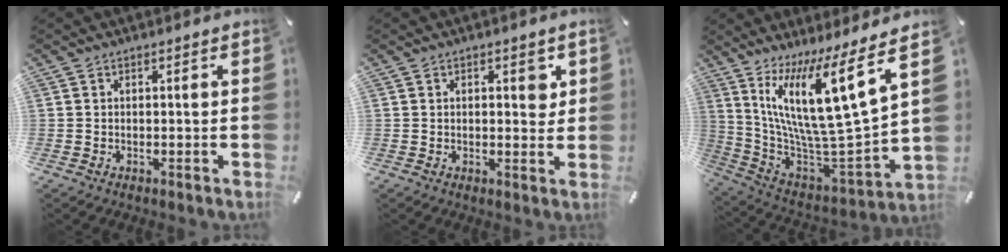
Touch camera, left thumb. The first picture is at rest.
{"total": 3.4, "force": [1.0, 1.9, 2.7], "torque": [-0.017, -0.008, 0.007]}
{"total": 20.9, "force": [10.9, 4.7, 17.2], "torque": [-0.330, -0.096, 0.174]}